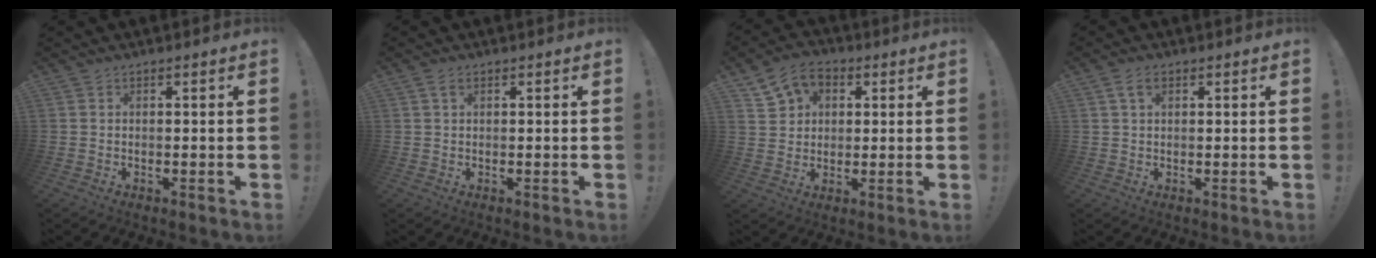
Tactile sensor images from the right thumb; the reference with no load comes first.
{"total": 1.9, "force": [1.0, 1.1, 1.3], "torque": [-0.021, 0.000, 0.017]}
{"total": 9.0, "force": [4.0, 7.4, 3.3], "torque": [-0.056, -0.014, 0.081]}
{"total": 3.6, "force": [1.7, 2.1, 2.4], "torque": [-0.036, -0.001, 0.029]}